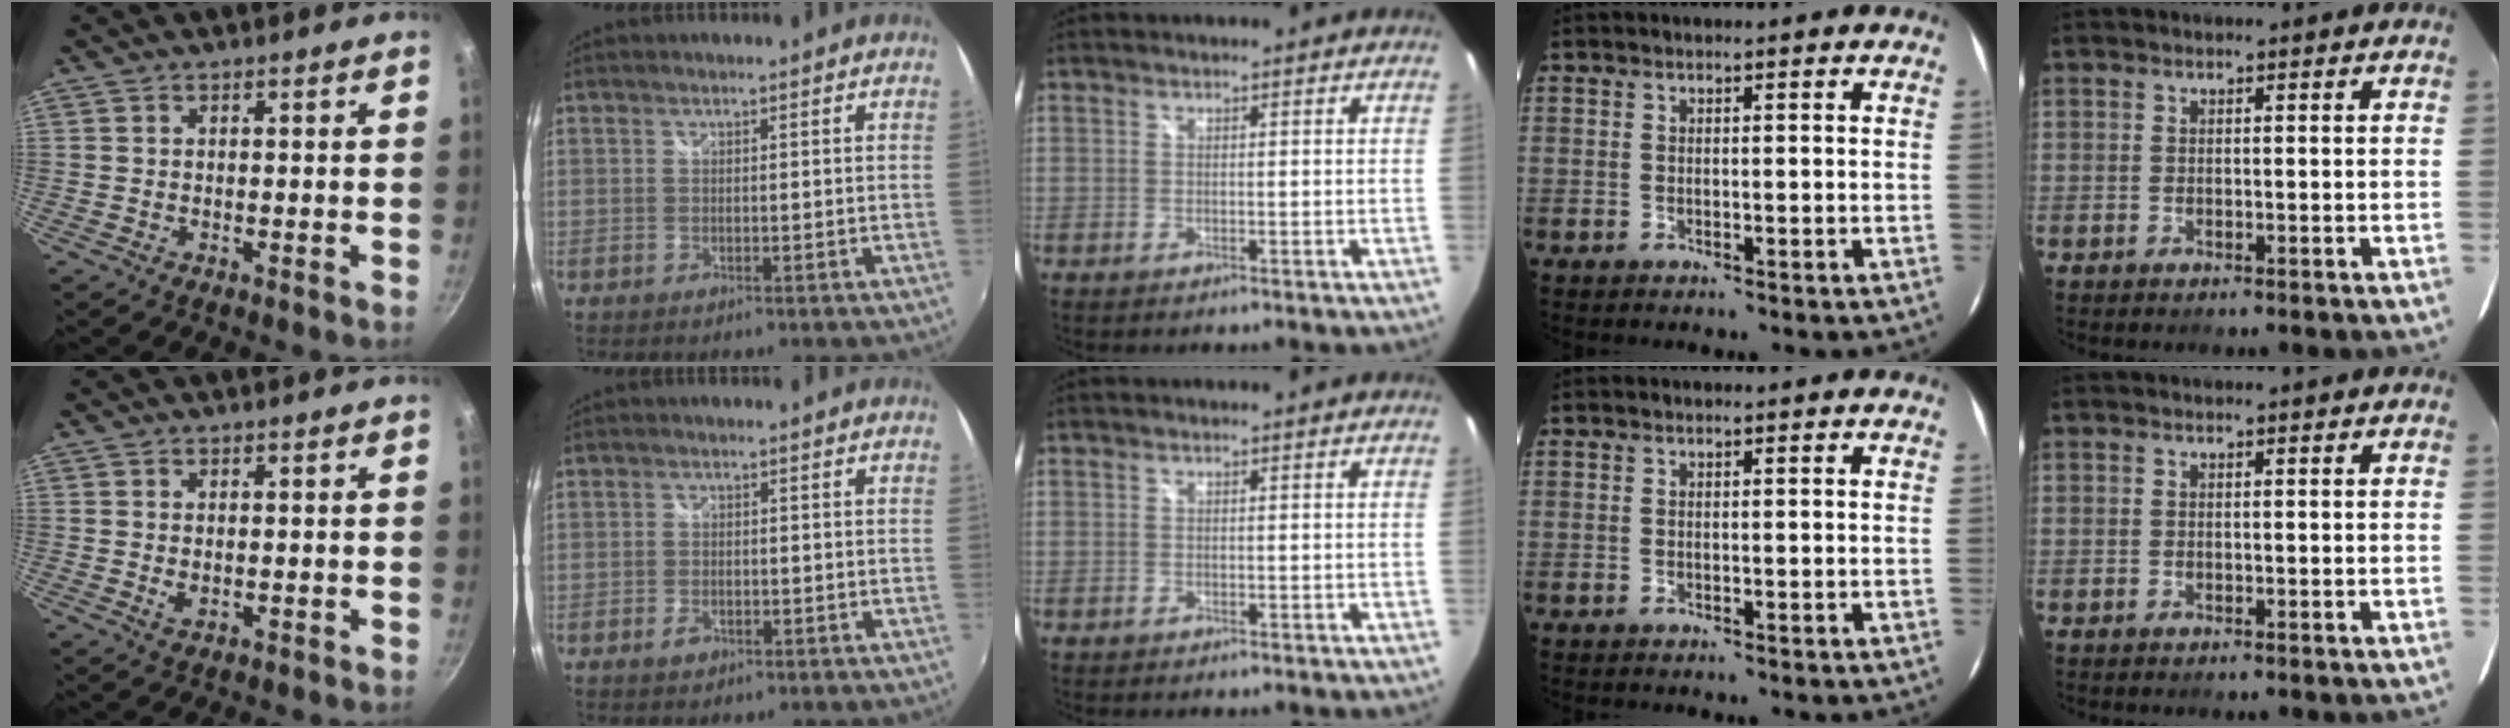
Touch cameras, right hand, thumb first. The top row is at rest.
{"thumb": {"total": 2.0, "force": [-0.1, 1.3, 1.6], "torque": [-0.028, -0.002, 0.001]}, "index": {"total": 2.2, "force": [-1.3, 1.4, 1.0], "torque": [-0.021, 0.000, -0.023]}}